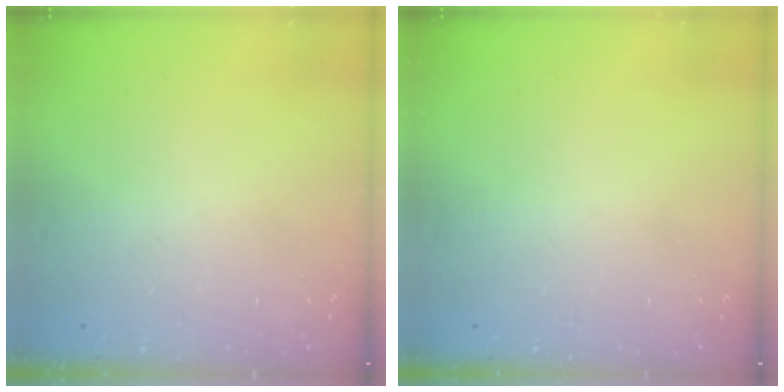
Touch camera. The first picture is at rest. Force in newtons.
{"total": 0.0}